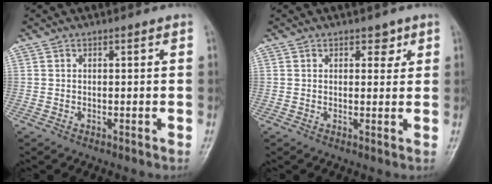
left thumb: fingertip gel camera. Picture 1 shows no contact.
{"total": 2.4, "force": [1.4, 1.5, 1.2], "torque": [0.003, -0.006, 0.016]}